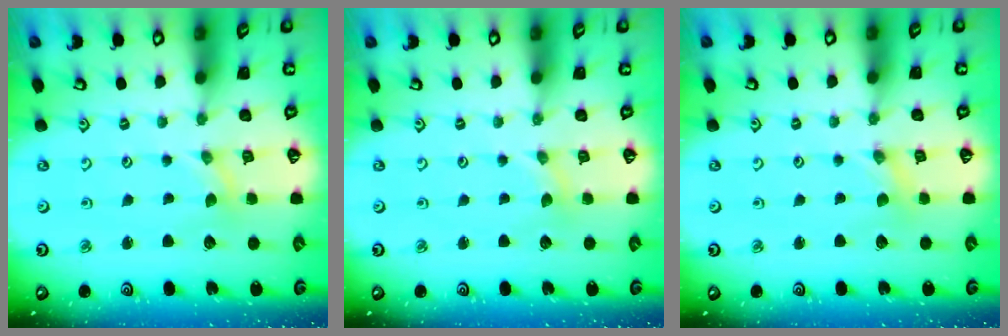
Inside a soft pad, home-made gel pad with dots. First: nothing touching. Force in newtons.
{"total": 0.0}
{"total": 0.0}